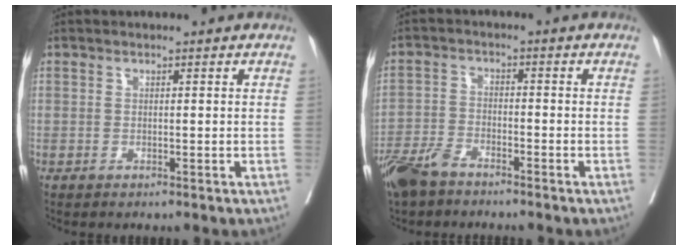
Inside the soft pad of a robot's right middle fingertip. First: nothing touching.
{"total": 6.4, "force": [-5.2, 2.0, 3.1], "torque": [-0.065, -0.010, -0.101]}